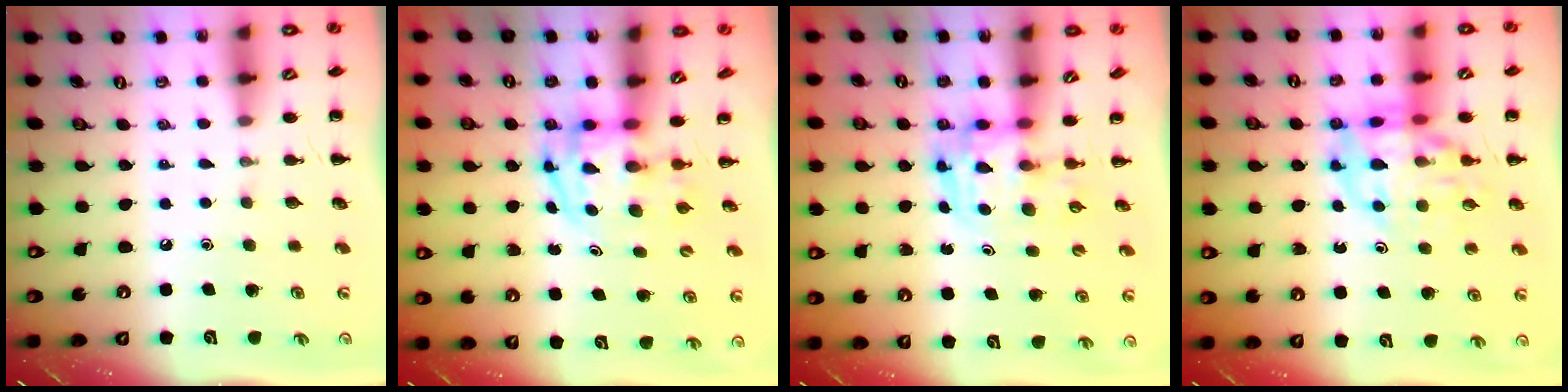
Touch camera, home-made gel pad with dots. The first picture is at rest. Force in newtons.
{"total": 3.8, "press": 3.8, "slide": 0.6}
{"total": 3.6, "press": 3.5, "slide": 0.6}
{"total": 14.2, "press": 13.8, "slide": 3.4}